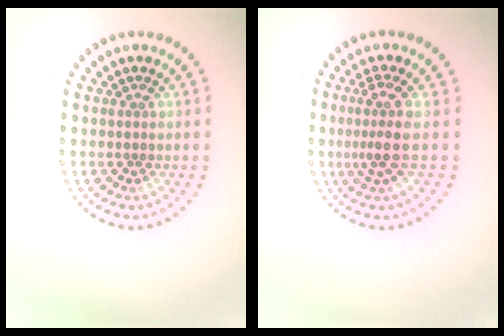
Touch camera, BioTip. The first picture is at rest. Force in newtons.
{"total": 2.8, "press": 2.0, "slide": 1.9}